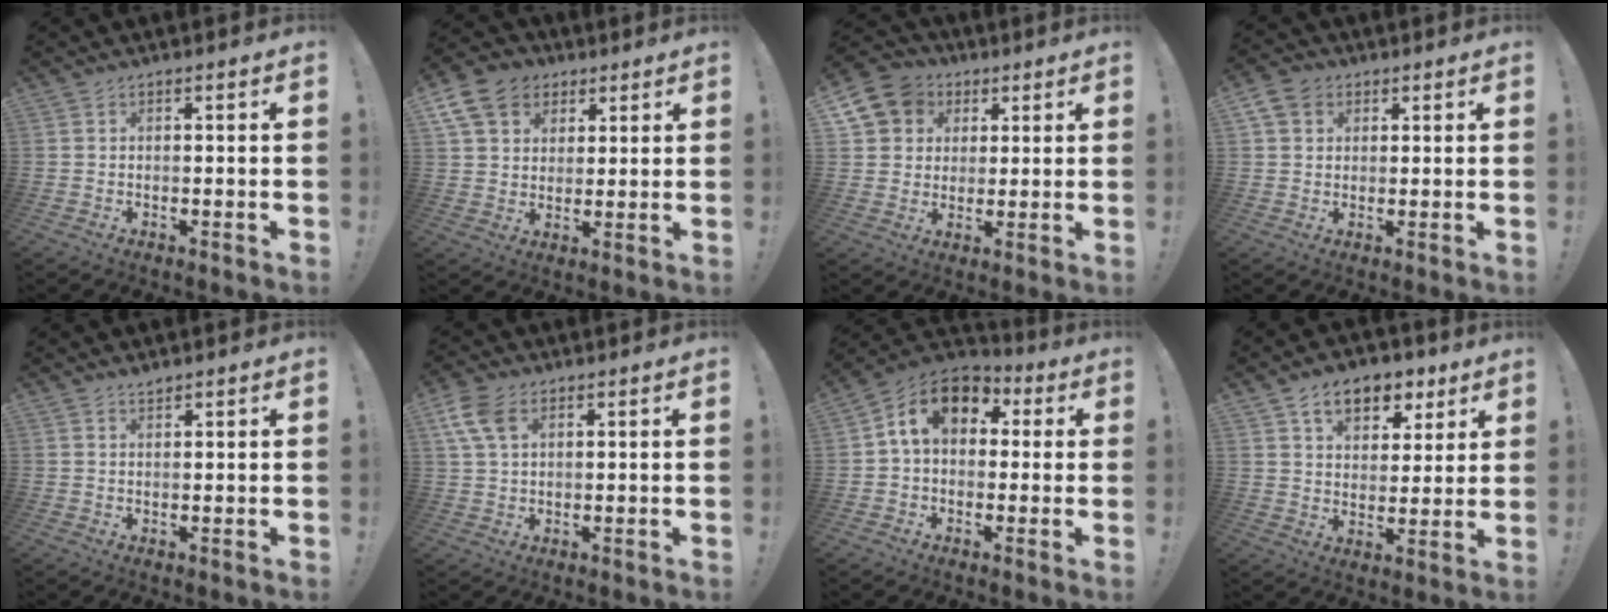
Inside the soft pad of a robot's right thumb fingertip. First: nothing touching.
{"total": 12.7, "force": [5.6, 10.1, 5.5], "torque": [-0.088, -0.020, 0.115]}
{"total": 11.1, "force": [4.1, 9.6, 3.6], "torque": [-0.055, -0.015, 0.086]}
{"total": 6.5, "force": [2.8, 5.2, 2.7], "torque": [-0.048, 0.000, 0.058]}
{"total": 1.4, "force": [1.4, 0.0, 0.3], "torque": [0.000, -0.007, 0.025]}
{"total": 8.5, "force": [3.5, 5.5, 5.5], "torque": [-0.106, -0.005, 0.068]}
{"total": 13.1, "force": [3.4, 9.1, 8.7], "torque": [-0.143, 0.013, 0.068]}
{"total": 10.8, "force": [6.2, 7.0, 5.4], "torque": [-0.073, -0.032, 0.114]}